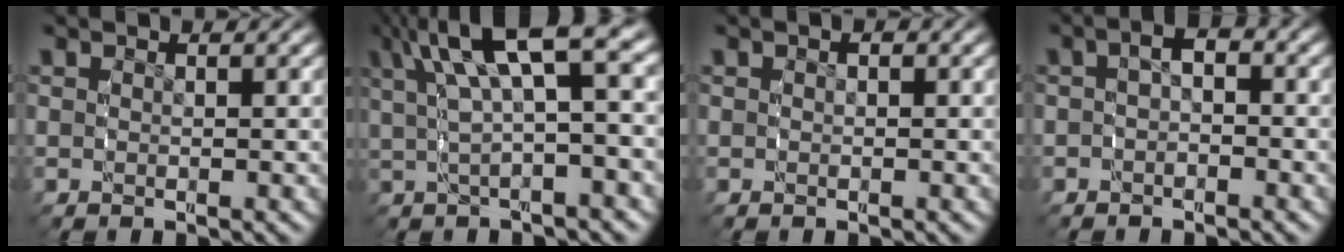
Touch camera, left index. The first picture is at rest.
{"total": 7.7, "force": [2.6, 3.5, 6.3], "torque": [-0.103, 0.024, 0.032]}
{"total": 0.8, "force": [-0.2, 0.7, 0.4], "torque": [-0.009, -0.005, -0.004]}
{"total": 2.7, "force": [-0.3, 2.0, 1.7], "torque": [-0.027, 0.003, -0.012]}